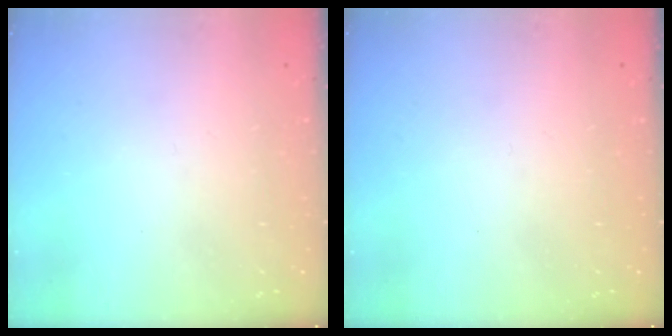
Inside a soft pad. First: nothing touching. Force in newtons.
{"total": 0.0}